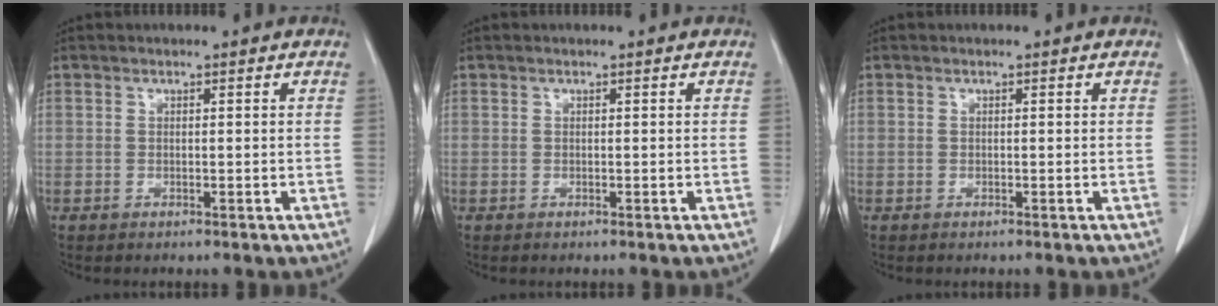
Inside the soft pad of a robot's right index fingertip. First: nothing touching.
{"total": 0.0}
{"total": 0.0}